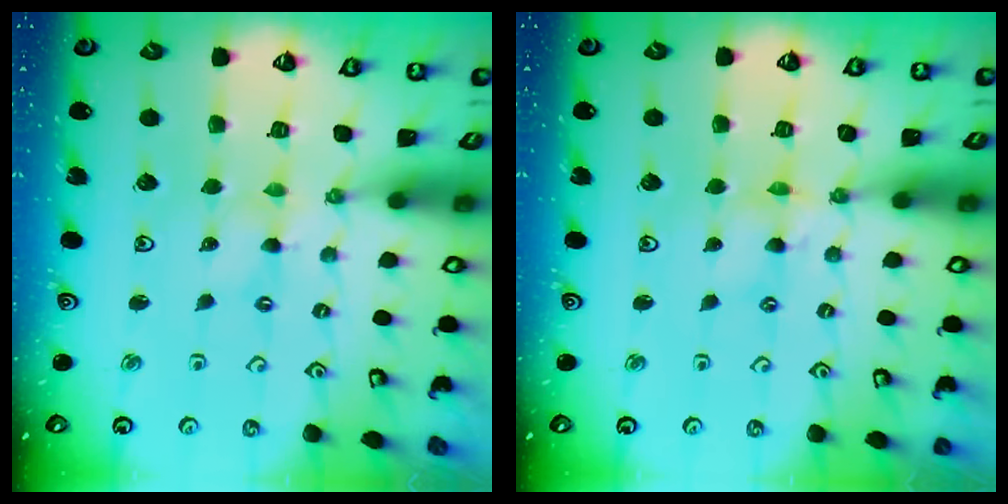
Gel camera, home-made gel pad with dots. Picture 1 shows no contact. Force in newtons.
{"total": 1.7, "press": 1.7, "slide": 0.2}